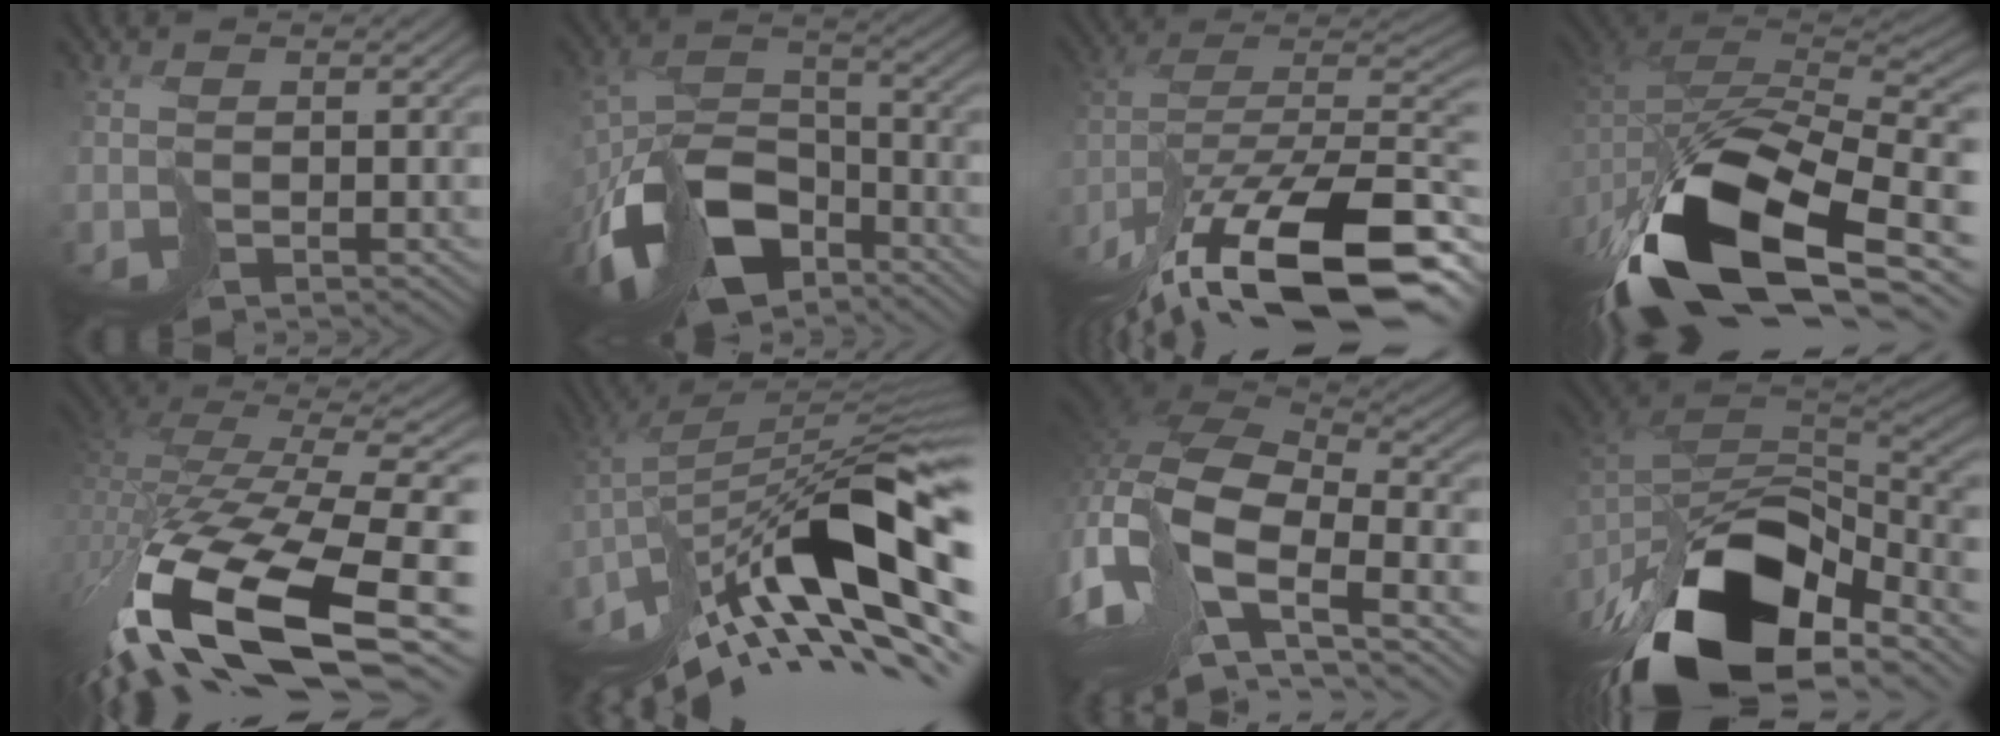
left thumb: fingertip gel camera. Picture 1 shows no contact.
{"total": 13.6, "force": [-8.0, 7.5, 8.0], "torque": [-0.168, -0.019, -0.151]}
{"total": 18.3, "force": [-11.7, 6.2, 12.6], "torque": [-0.241, -0.019, -0.176]}
{"total": 16.3, "force": [-8.4, 7.7, 11.6], "torque": [-0.242, -0.026, -0.138]}
{"total": 17.1, "force": [-8.7, 6.4, 13.3], "torque": [-0.311, -0.044, -0.130]}
{"total": 16.7, "force": [-7.4, 4.4, 14.3], "torque": [-0.241, 0.010, -0.139]}
{"total": 17.2, "force": [-6.8, 7.9, 13.7], "torque": [-0.324, -0.033, -0.101]}
{"total": 17.2, "force": [-10.5, 8.0, 11.0], "torque": [-0.232, -0.031, -0.176]}